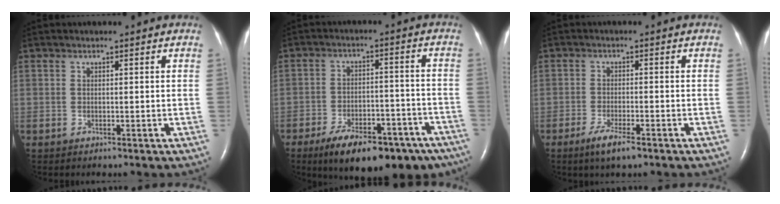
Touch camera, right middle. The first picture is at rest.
{"total": 17.4, "force": [-12.4, 7.0, 9.9], "torque": [-0.120, 0.016, -0.178]}
{"total": 4.2, "force": [-2.8, 0.7, 3.1], "torque": [-0.069, -0.009, -0.047]}